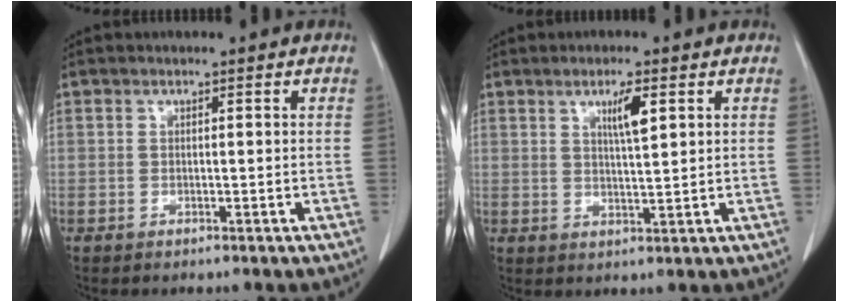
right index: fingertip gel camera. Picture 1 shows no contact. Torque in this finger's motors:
{"motor_torque": [0.48, 0.31, 0.26, 0.06]}